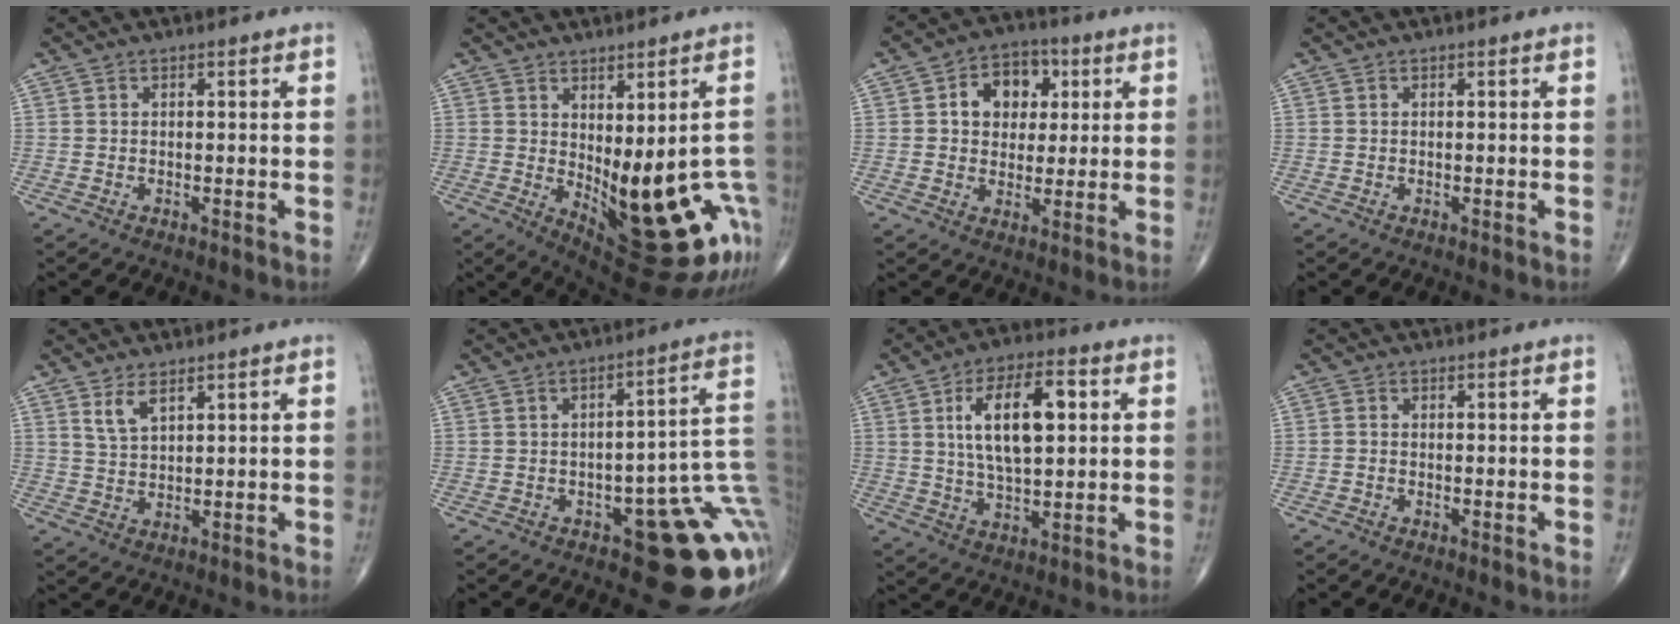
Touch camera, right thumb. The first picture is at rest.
{"total": 20.4, "force": [-5.6, 7.9, 17.9], "torque": [-0.174, -0.005, -0.048]}
{"total": 9.8, "force": [2.5, 7.5, 5.8], "torque": [-0.043, 0.004, 0.034]}
{"total": 0.0}
{"total": 3.8, "force": [2.4, 1.5, 2.5], "torque": [-0.047, -0.016, 0.053]}
{"total": 16.6, "force": [-5.6, 7.0, 14.0], "torque": [-0.087, 0.052, -0.060]}
{"total": 14.5, "force": [3.3, 6.3, 12.6], "torque": [-0.206, 0.003, 0.059]}
{"total": 0.5, "force": [-0.3, 0.3, 0.3], "torque": [-0.006, 0.000, -0.011]}